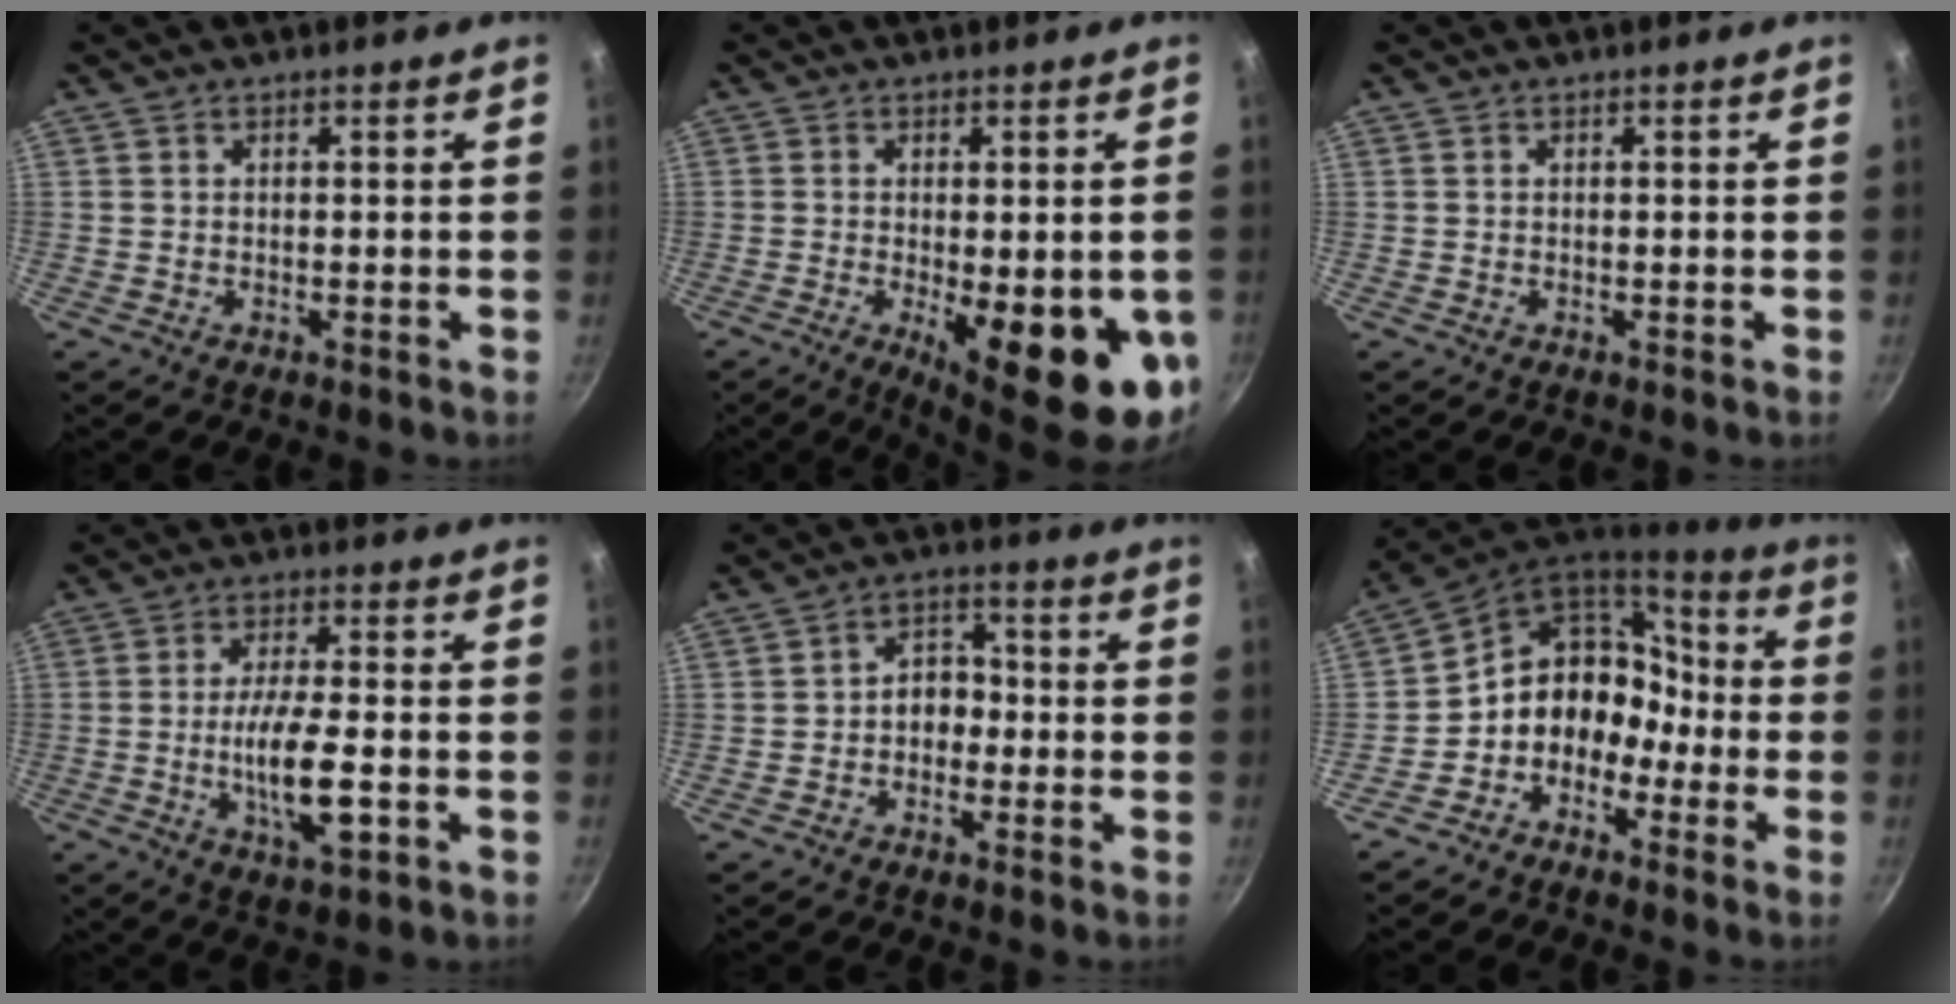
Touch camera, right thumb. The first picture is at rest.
{"total": 16.8, "force": [-4.2, 5.3, 15.4], "torque": [-0.181, -0.016, -0.042]}
{"total": 0.0}
{"total": 11.0, "force": [-2.6, 3.1, 10.2], "torque": [-0.183, 0.004, -0.047]}
{"total": 5.3, "force": [-1.2, 4.1, 3.1], "torque": [-0.008, 0.026, -0.030]}
{"total": 12.6, "force": [-4.2, 10.3, 5.9], "torque": [-0.039, 0.072, -0.092]}